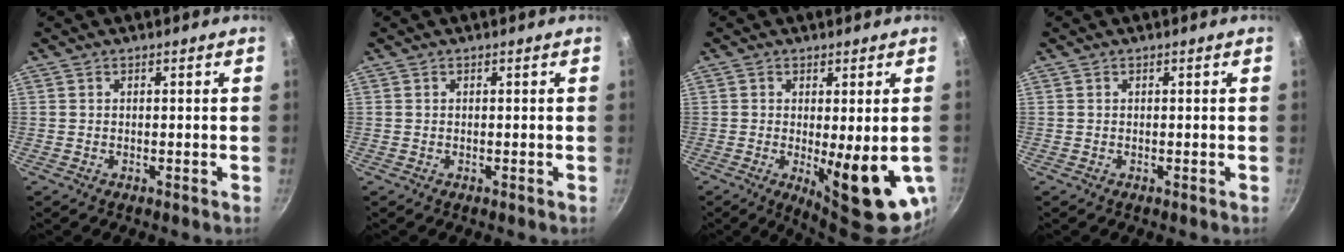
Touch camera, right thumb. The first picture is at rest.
{"total": 0.0}
{"total": 13.3, "force": [-2.4, 3.7, 12.6], "torque": [-0.152, -0.018, -0.021]}
{"total": 0.0}